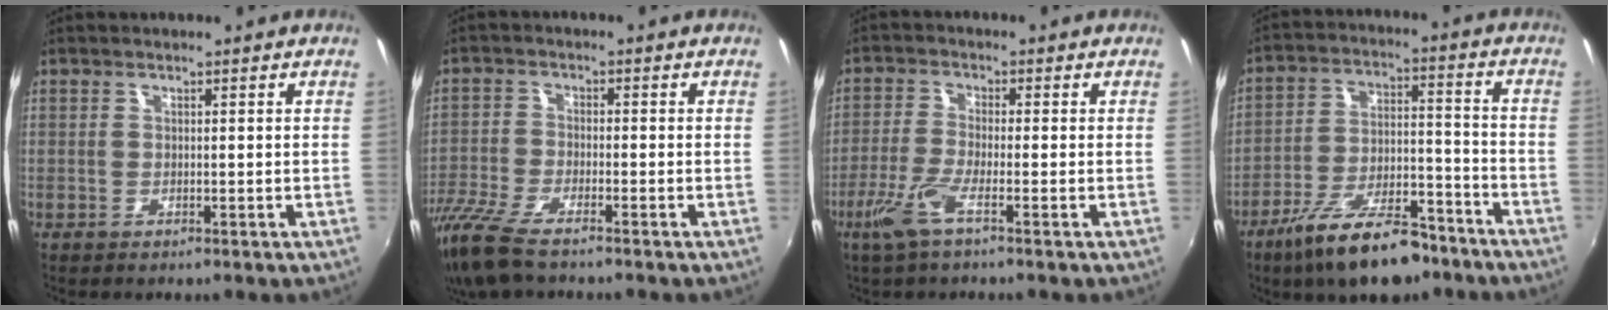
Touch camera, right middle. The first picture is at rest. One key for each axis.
{"total": 11.7, "fx": -9.2, "fy": 2.7, "fz": 6.7, "tx": -0.164, "ty": -0.038, "tz": -0.181}
{"total": 6.2, "fx": -3.6, "fy": 0.3, "fz": 5.1, "tx": -0.126, "ty": -0.011, "tz": -0.073}
{"total": 16.7, "fx": -12.0, "fy": 5.9, "fz": 10.0, "tx": -0.182, "ty": -0.005, "tz": -0.188}